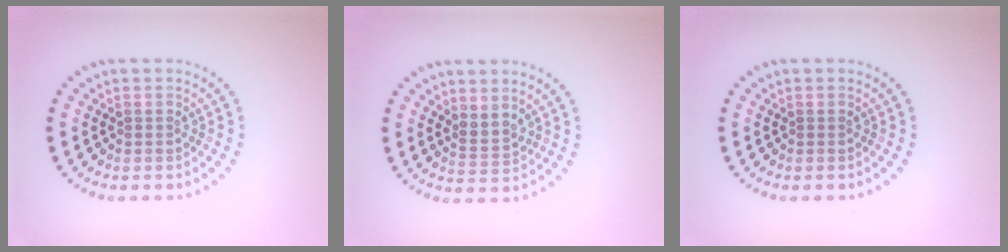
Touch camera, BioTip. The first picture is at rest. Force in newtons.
{"total": 2.0, "press": 1.4, "slide": 1.4}
{"total": 0.0}